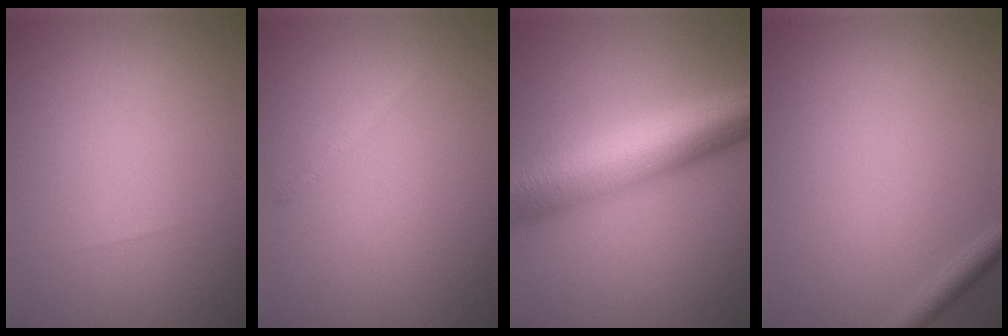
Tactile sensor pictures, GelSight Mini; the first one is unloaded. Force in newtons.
{"total": 0.5, "press": 0.5, "slide": 0.0}
{"total": 10.6, "press": 10.6, "slide": 0.1}
{"total": 1.5, "press": 1.5, "slide": 0.2}